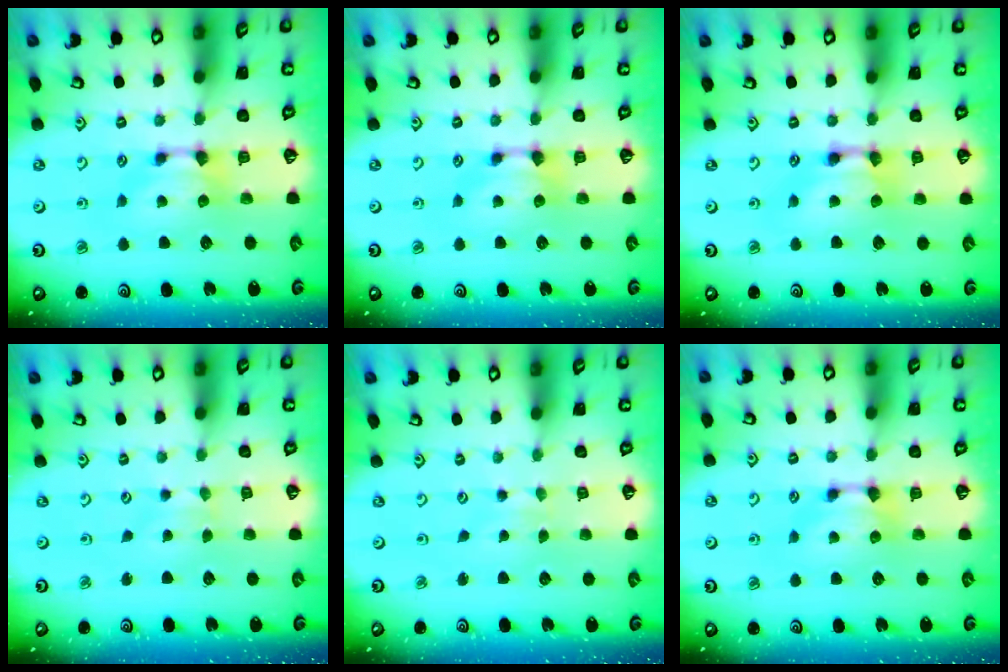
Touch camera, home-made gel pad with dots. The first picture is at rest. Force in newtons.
{"total": 0.0}
{"total": 2.2, "press": 2.2, "slide": 0.1}
{"total": 2.1, "press": 1.6, "slide": 1.4}
{"total": 2.9, "press": 2.9, "slide": 0.4}
{"total": 0.0}